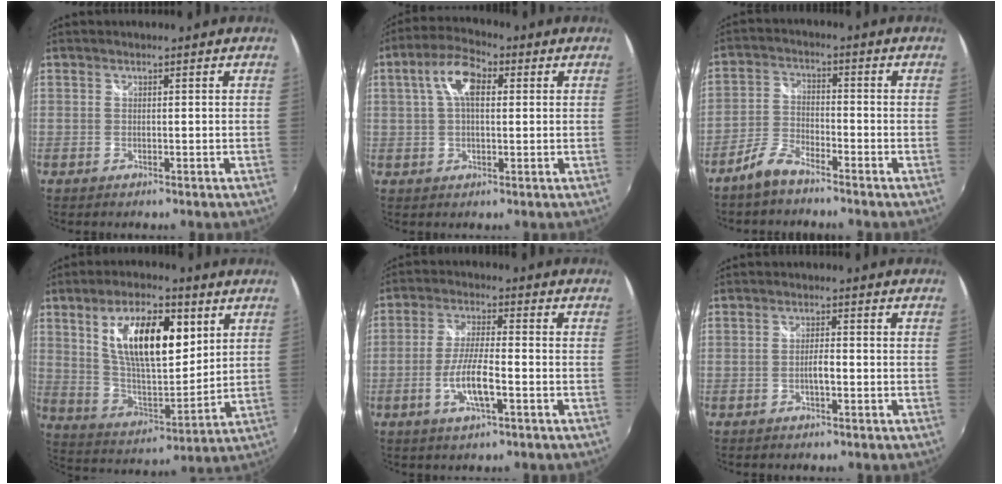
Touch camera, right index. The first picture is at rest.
{"total": 7.8, "force": [2.1, 3.8, 6.6], "torque": [-0.128, 0.022, 0.034]}
{"total": 5.3, "force": [-4.5, 1.5, 2.5], "torque": [-0.064, 0.005, -0.093]}
{"total": 17.5, "force": [6.9, 7.3, 14.4], "torque": [-0.245, 0.002, 0.130]}
{"total": 8.1, "force": [-2.9, 1.6, 7.4], "torque": [-0.148, -0.005, -0.056]}
{"total": 2.4, "force": [-0.8, 0.5, 2.1], "torque": [-0.039, 0.001, -0.016]}